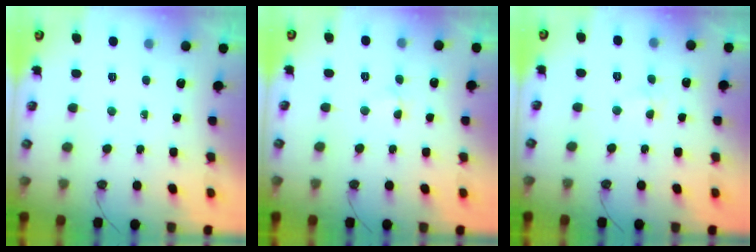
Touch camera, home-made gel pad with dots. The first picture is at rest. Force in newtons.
{"total": 3.0, "press": 2.9, "slide": 0.7}
{"total": 4.3, "press": 2.5, "slide": 3.5}